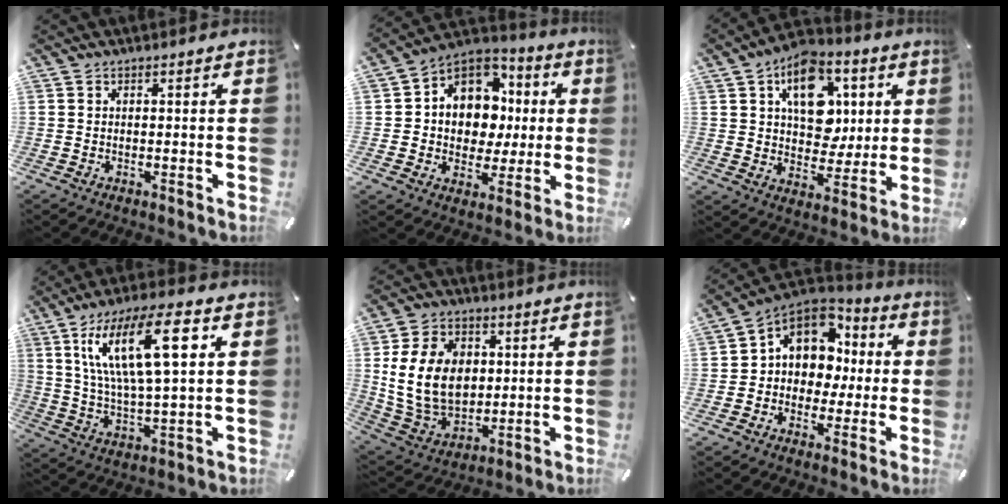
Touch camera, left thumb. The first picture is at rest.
{"total": 12.3, "force": [1.5, 11.2, 5.0], "torque": [-0.092, -0.009, 0.036]}
{"total": 15.1, "force": [5.0, 11.2, 8.7], "torque": [-0.125, -0.016, 0.094]}
{"total": 18.3, "force": [7.4, 5.9, 15.6], "torque": [-0.318, -0.002, 0.113]}
{"total": 15.7, "force": [2.0, 12.2, 9.7], "torque": [-0.213, 0.010, 0.036]}
{"total": 11.3, "force": [2.4, 9.9, 4.9], "torque": [-0.095, -0.011, 0.050]}